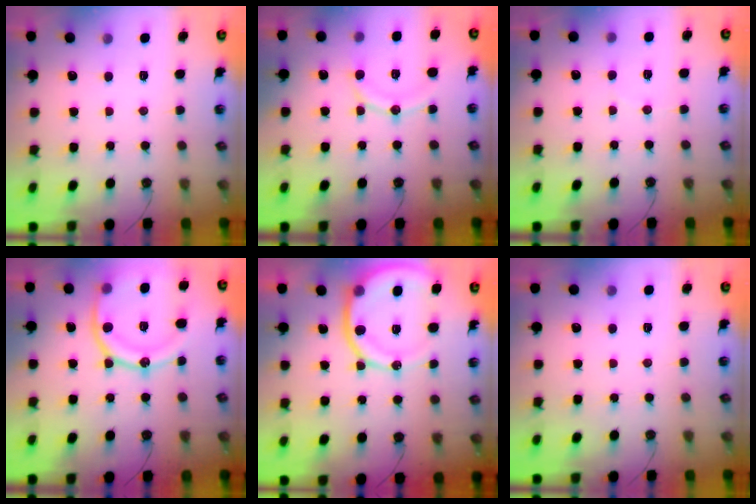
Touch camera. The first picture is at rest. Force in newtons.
{"total": 10.8, "press": 10.8, "slide": 1.1}
{"total": 2.7, "press": 2.7, "slide": 0.3}
{"total": 18.0, "press": 18.0, "slide": 1.7}
{"total": 14.6, "press": 14.4, "slide": 2.0}
{"total": 0.0}